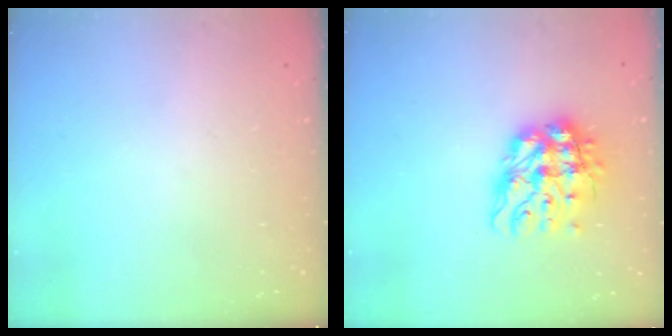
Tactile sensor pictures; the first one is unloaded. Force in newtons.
{"total": 12.8, "press": 12.8, "slide": 1.4}